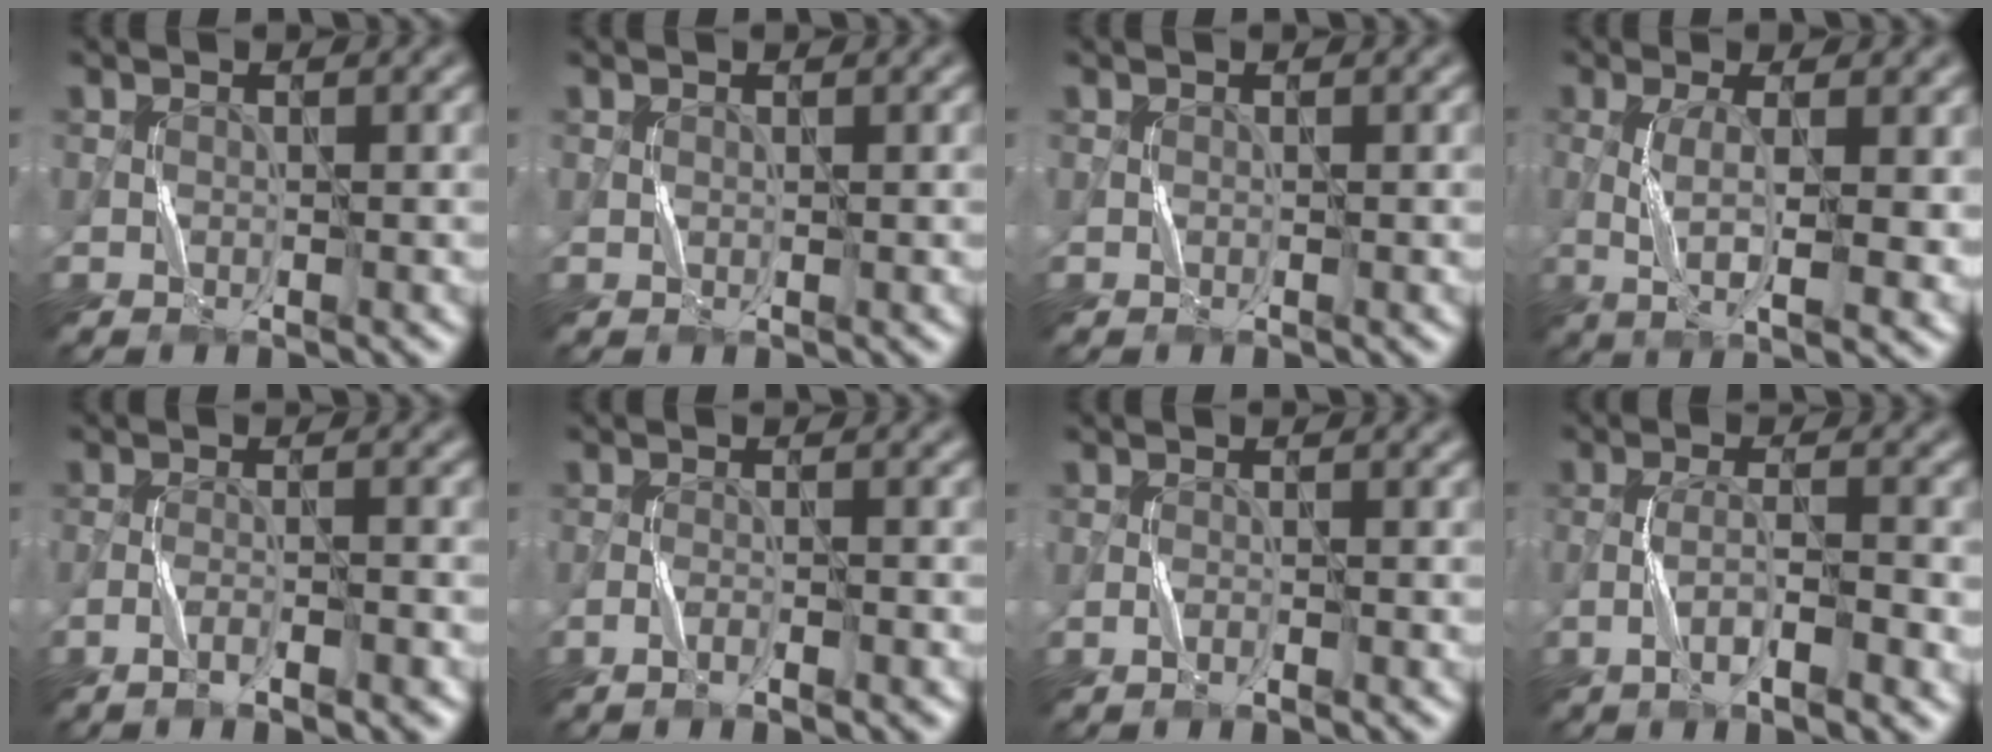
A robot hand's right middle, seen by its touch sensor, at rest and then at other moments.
{"total": 0.0}
{"total": 0.0}
{"total": 5.9, "force": [-0.4, 1.5, 5.7], "torque": [-0.108, -0.005, -0.001]}
{"total": 3.8, "force": [-2.3, 0.7, 2.9], "torque": [-0.054, 0.006, -0.046]}
{"total": 2.6, "force": [-1.7, 0.5, 1.9], "torque": [-0.037, 0.007, -0.034]}
{"total": 1.1, "force": [-0.8, 0.2, 0.8], "torque": [-0.016, 0.003, -0.015]}
{"total": 4.8, "force": [-2.0, 1.0, 4.2], "torque": [-0.077, 0.006, -0.036]}